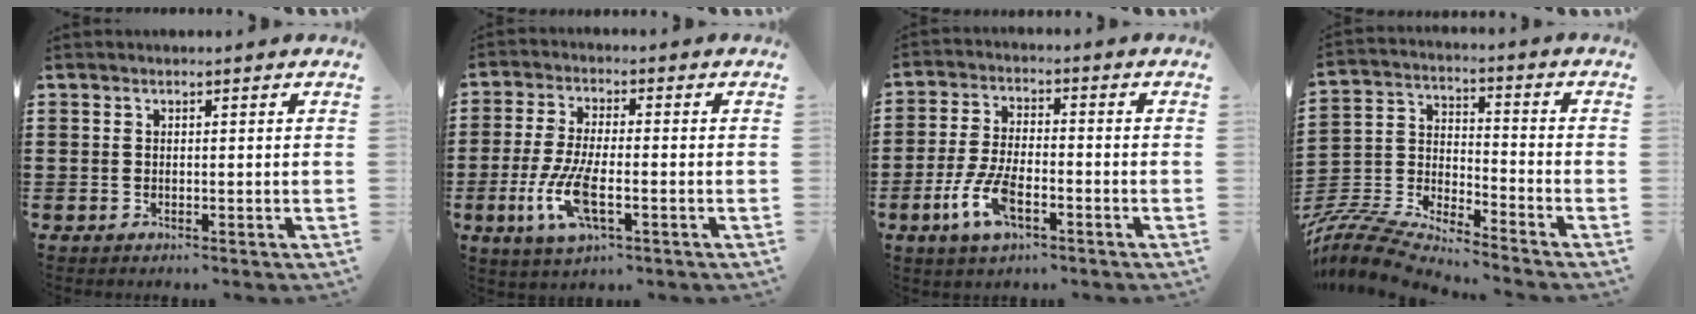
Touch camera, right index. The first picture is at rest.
{"total": 8.1, "force": [-2.7, 2.6, 7.2], "torque": [-0.174, -0.024, -0.053]}
{"total": 7.6, "force": [-3.5, 3.0, 6.1], "torque": [-0.146, -0.010, -0.068]}
{"total": 7.7, "force": [-7.4, 1.0, 2.0], "torque": [-0.063, -0.007, -0.156]}